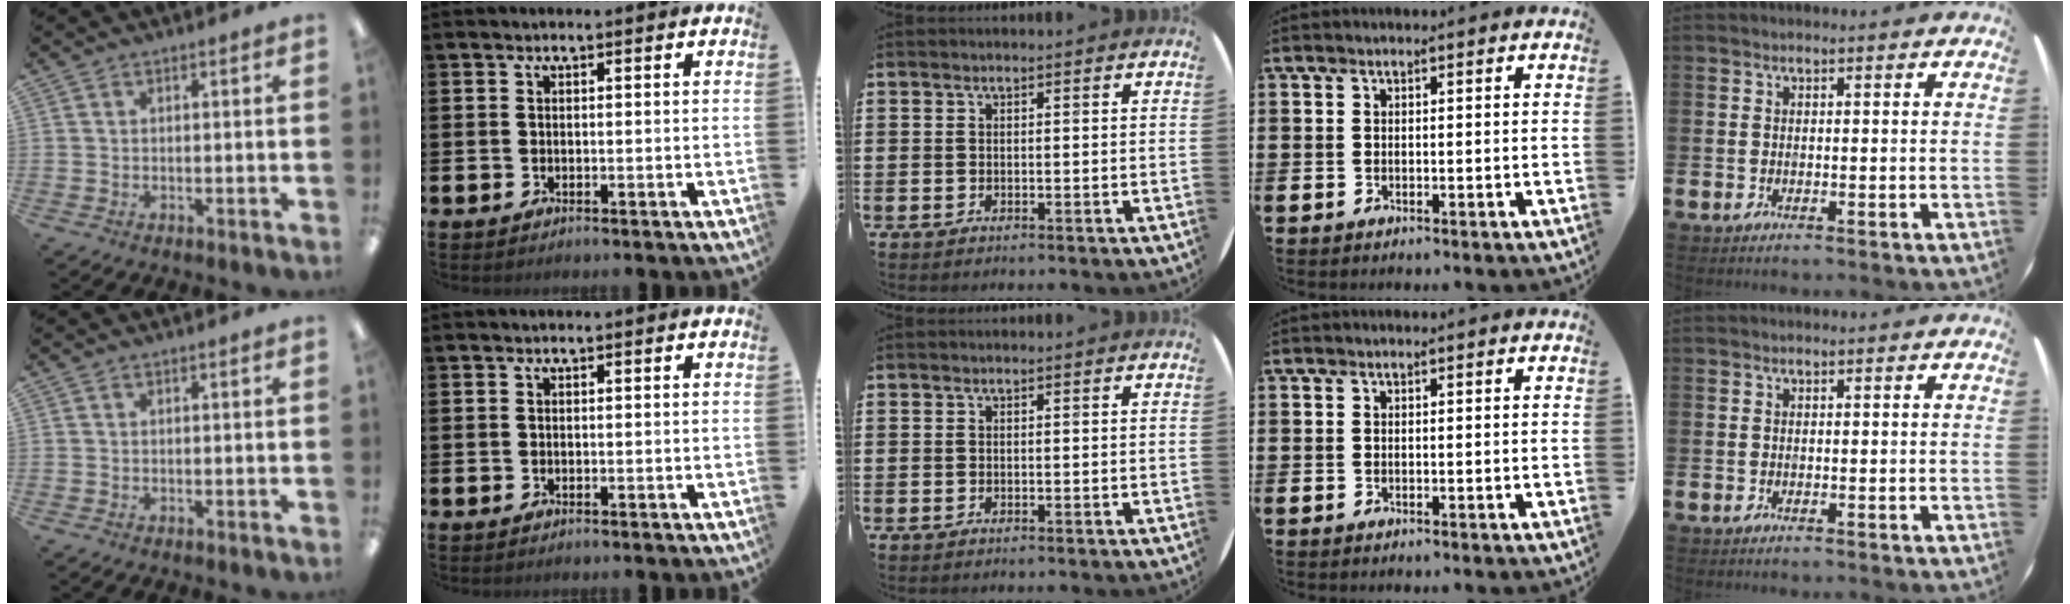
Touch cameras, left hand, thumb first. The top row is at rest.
{}